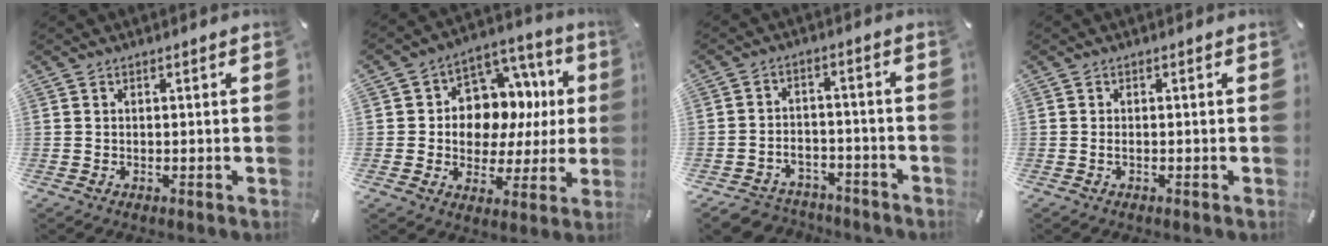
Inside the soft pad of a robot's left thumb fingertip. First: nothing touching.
{"total": 11.5, "force": [2.4, 10.0, 5.2], "torque": [-0.080, -0.029, 0.054]}
{"total": 5.6, "force": [-3.8, 3.9, 1.5], "torque": [-0.031, 0.018, -0.074]}
{"total": 0.8, "force": [-0.4, 0.3, 0.7], "torque": [-0.015, -0.002, -0.006]}